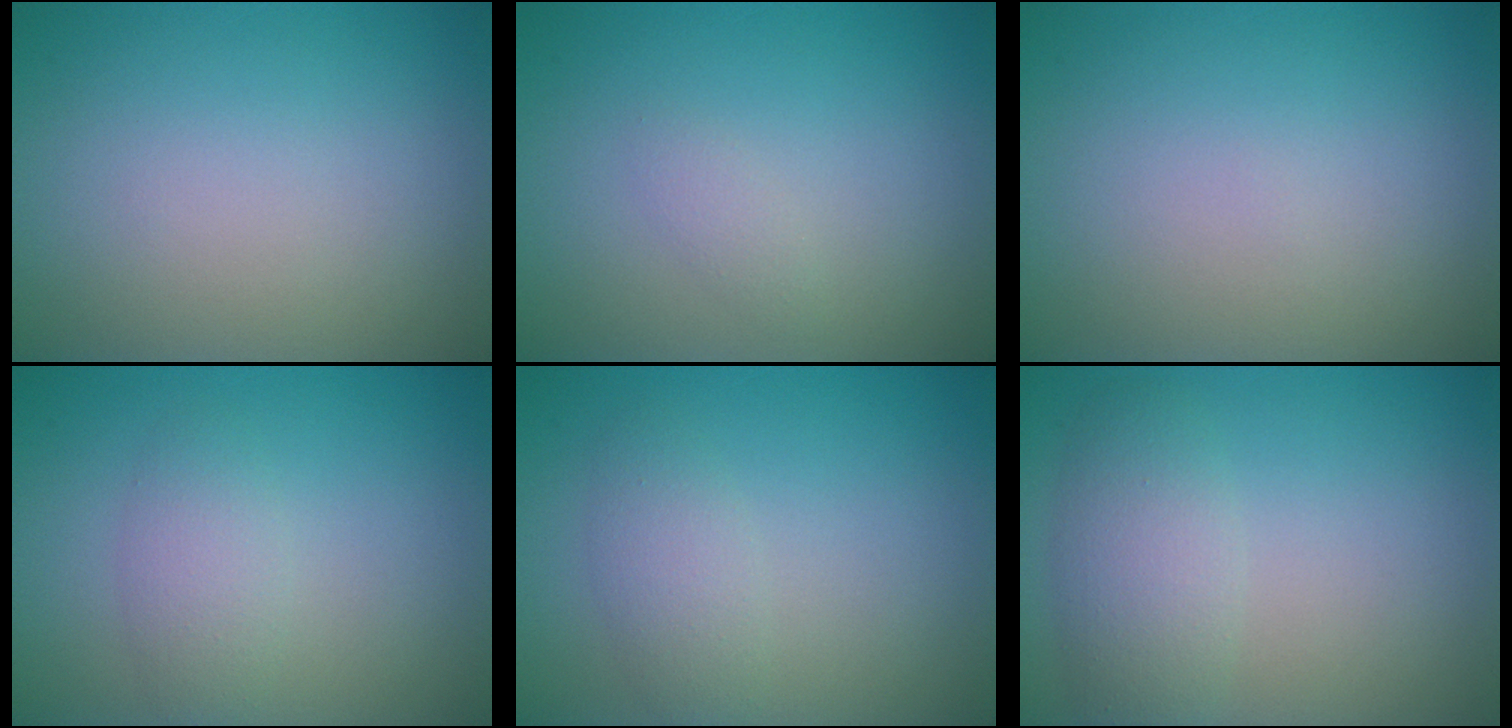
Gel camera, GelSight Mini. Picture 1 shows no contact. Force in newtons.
{"total": 0.8, "press": 0.8, "slide": 0.1}
{"total": 0.0}
{"total": 2.1, "press": 2.1, "slide": 0.1}
{"total": 2.1, "press": 2.1, "slide": 0.1}
{"total": 3.2, "press": 3.2, "slide": 0.1}